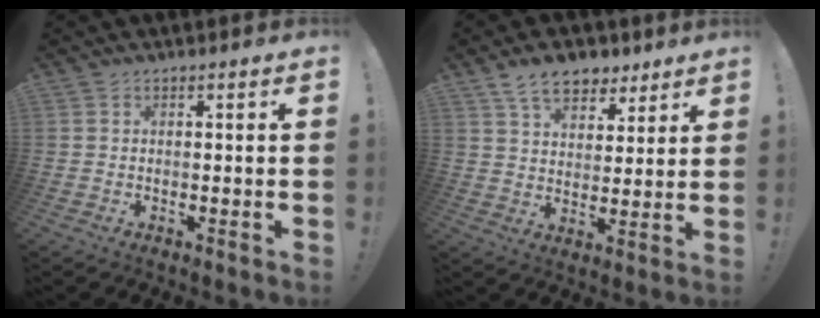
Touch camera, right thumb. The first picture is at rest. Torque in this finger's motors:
{"motor_torque": [0.54, 0.69, 0.76, 0.78, 0.01]}